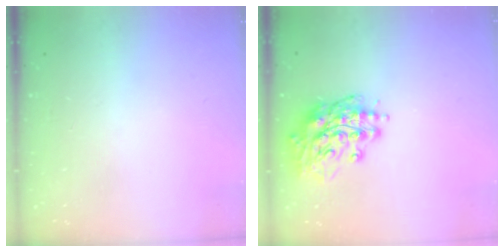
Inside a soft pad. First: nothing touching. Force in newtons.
{"total": 16.0, "press": 15.8, "slide": 2.7}